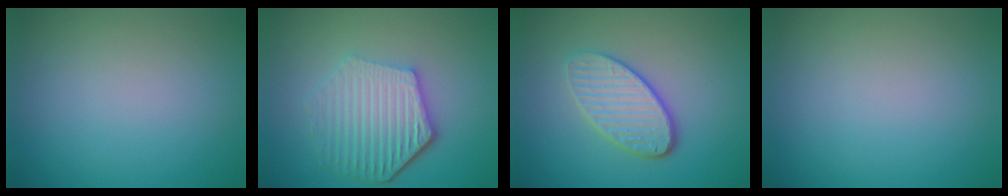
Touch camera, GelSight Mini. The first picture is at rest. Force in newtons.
{"total": 6.0, "press": 4.5, "slide": 3.9}
{"total": 4.2, "press": 3.4, "slide": 2.6}
{"total": 0.0}